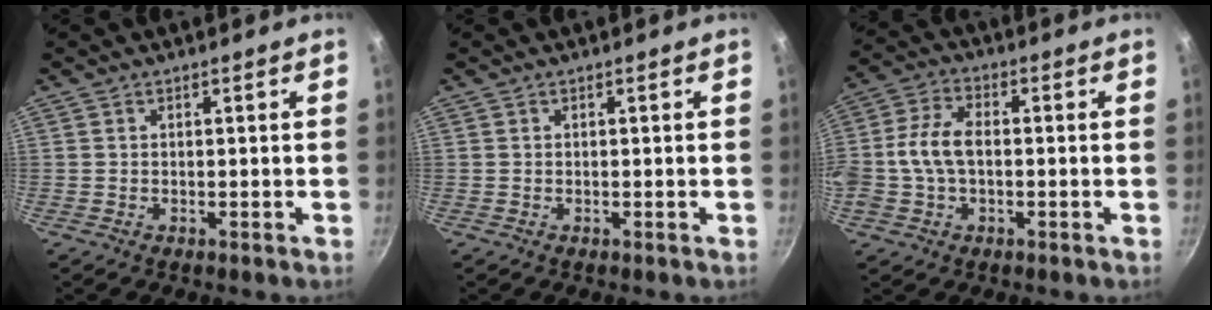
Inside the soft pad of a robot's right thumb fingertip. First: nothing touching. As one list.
[{"total": 0.0}, {"total": 9.2, "force": [-0.5, 5.7, 7.3], "torque": [-0.156, 0.026, -0.015]}]